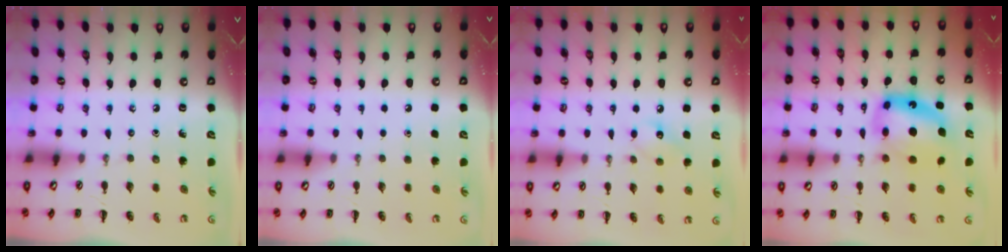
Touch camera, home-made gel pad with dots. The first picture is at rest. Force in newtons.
{"total": 1.8, "press": 1.7, "slide": 0.1}
{"total": 7.9, "press": 7.7, "slide": 1.5}
{"total": 12.2, "press": 11.8, "slide": 3.1}